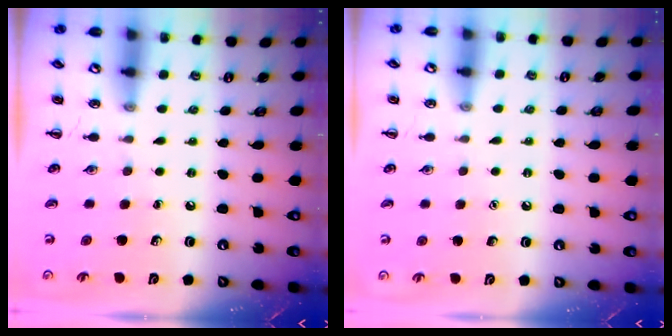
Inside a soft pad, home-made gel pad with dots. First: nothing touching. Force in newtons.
{"total": 1.6, "press": 1.5, "slide": 0.1}